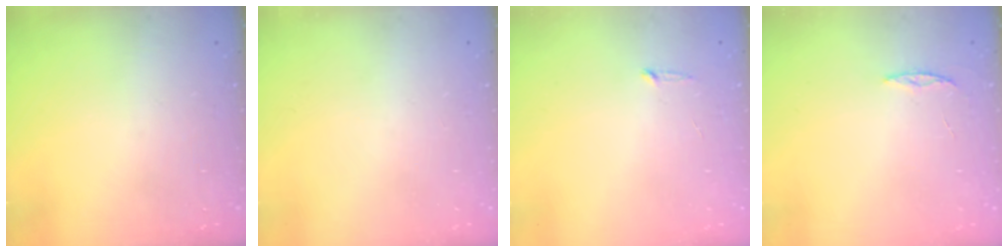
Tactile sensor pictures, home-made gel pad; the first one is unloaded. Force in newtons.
{"total": 0.0}
{"total": 2.5, "press": 2.5, "slide": 0.2}
{"total": 2.4, "press": 2.4, "slide": 0.2}